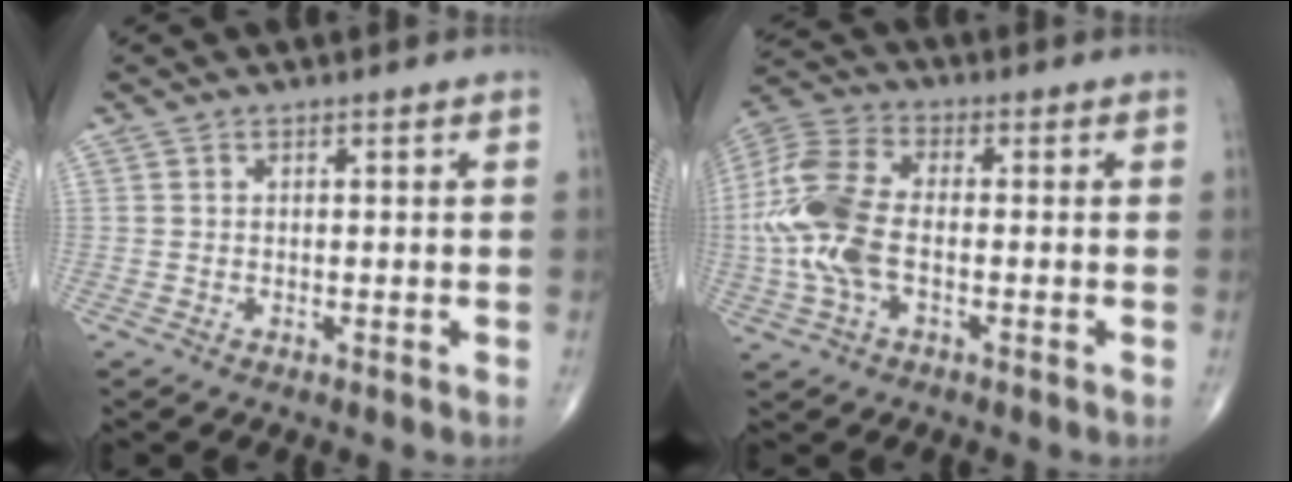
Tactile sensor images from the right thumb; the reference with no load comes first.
{"total": 14.0, "force": [-1.8, 7.6, 11.6], "torque": [-0.271, 0.022, -0.037]}